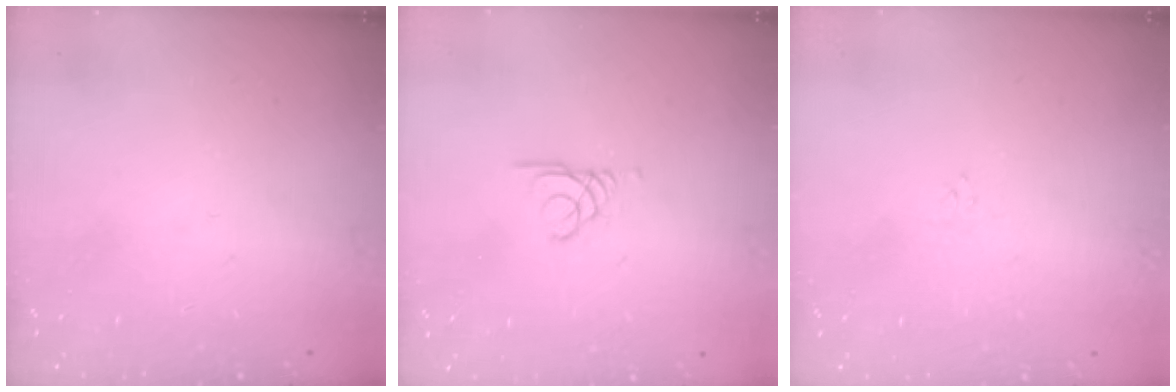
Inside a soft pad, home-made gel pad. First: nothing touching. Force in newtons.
{"total": 1.7, "press": 1.7, "slide": 0.1}
{"total": 2.9, "press": 2.9, "slide": 0.3}